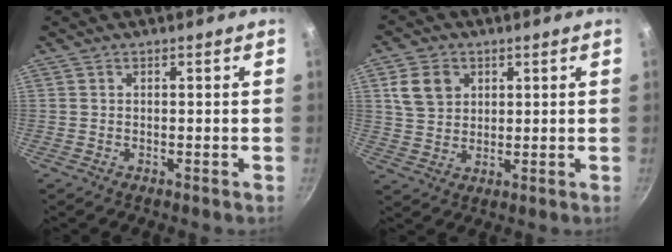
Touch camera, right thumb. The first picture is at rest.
{"total": 7.4, "force": [2.5, 5.9, 3.7], "torque": [-0.046, 0.000, 0.048]}